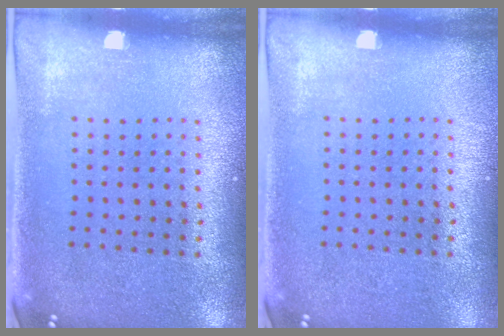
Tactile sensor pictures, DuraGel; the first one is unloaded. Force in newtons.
{"total": 0.0}